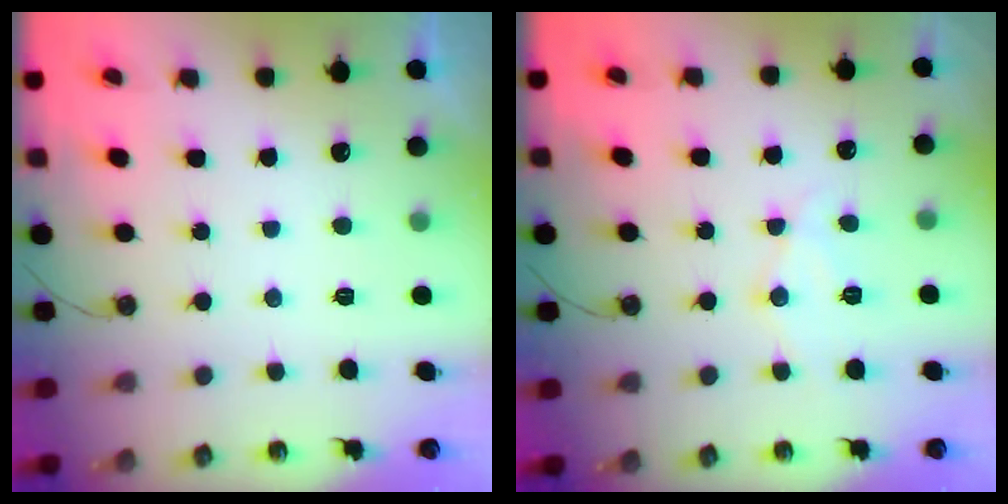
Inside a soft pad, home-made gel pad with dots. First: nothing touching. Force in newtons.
{"total": 8.9, "press": 8.8, "slide": 0.8}